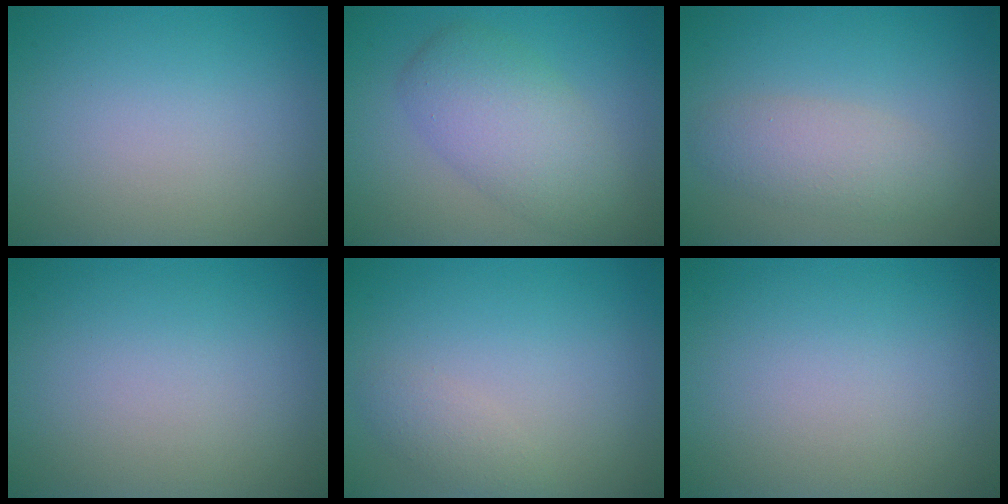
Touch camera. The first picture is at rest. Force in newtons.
{"total": 5.3, "press": 5.3, "slide": 0.2}
{"total": 3.0, "press": 3.0, "slide": 0.2}
{"total": 0.0}
{"total": 1.4, "press": 1.4, "slide": 0.1}
{"total": 0.0}